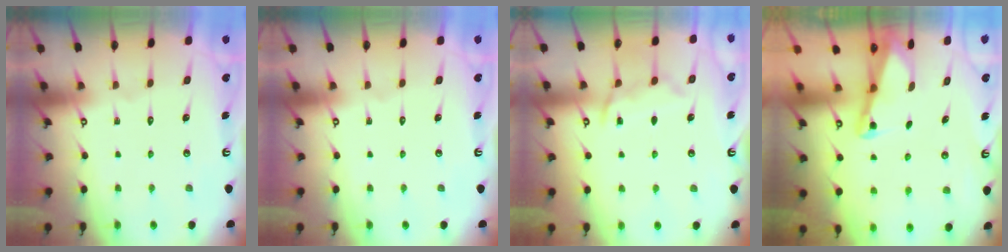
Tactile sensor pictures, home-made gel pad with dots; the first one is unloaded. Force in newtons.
{"total": 0.0}
{"total": 10.2, "press": 10.1, "slide": 1.1}
{"total": 2.0, "press": 2.0, "slide": 0.4}